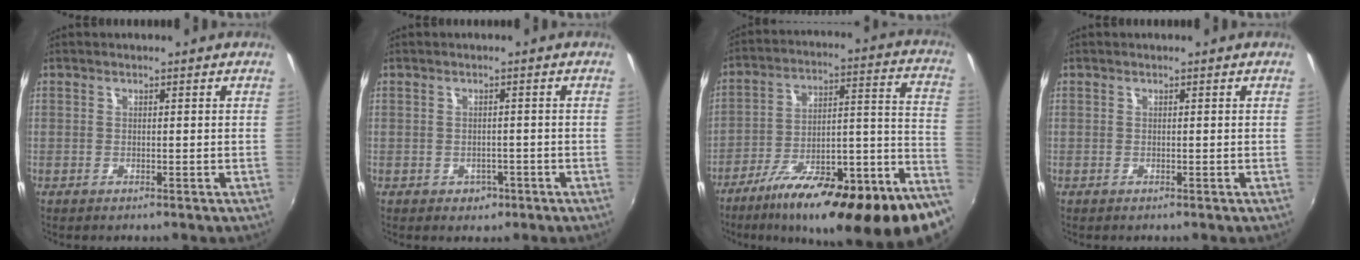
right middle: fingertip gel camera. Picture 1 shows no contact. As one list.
[{"total": 2.6, "force": [-1.1, 2.2, 0.9], "torque": [-0.020, -0.002, -0.011]}, {"total": 27.6, "force": [-17.2, 5.6, 20.9], "torque": [-0.279, -0.032, -0.255]}, {"total": 0.0}]